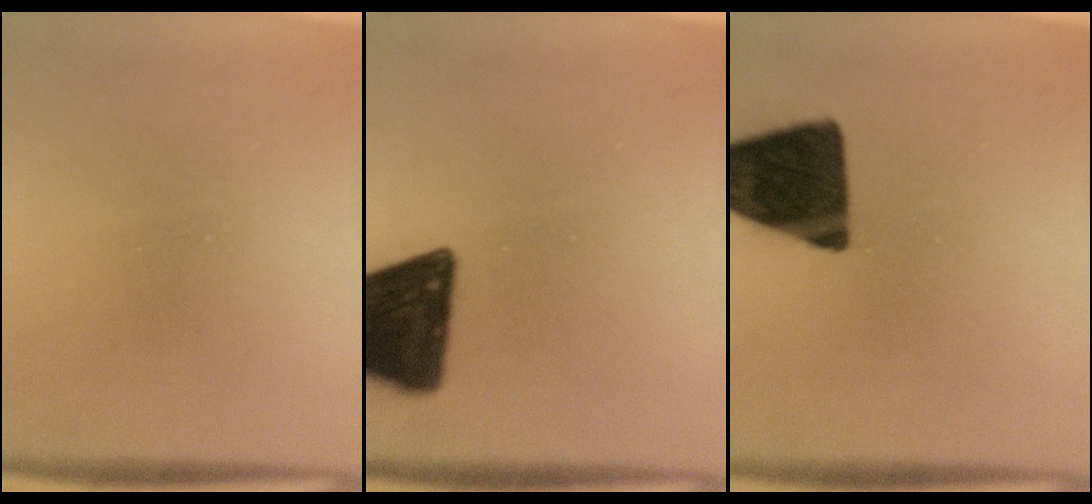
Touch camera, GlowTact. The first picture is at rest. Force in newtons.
{"total": 17.0}
{"total": 17.0}